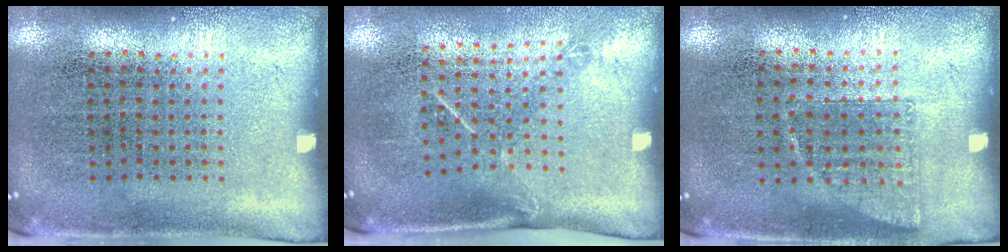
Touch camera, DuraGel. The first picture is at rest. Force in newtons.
{"total": 1.5, "press": 1.0, "slide": 1.1}
{"total": 0.7, "press": 0.7, "slide": 0.2}